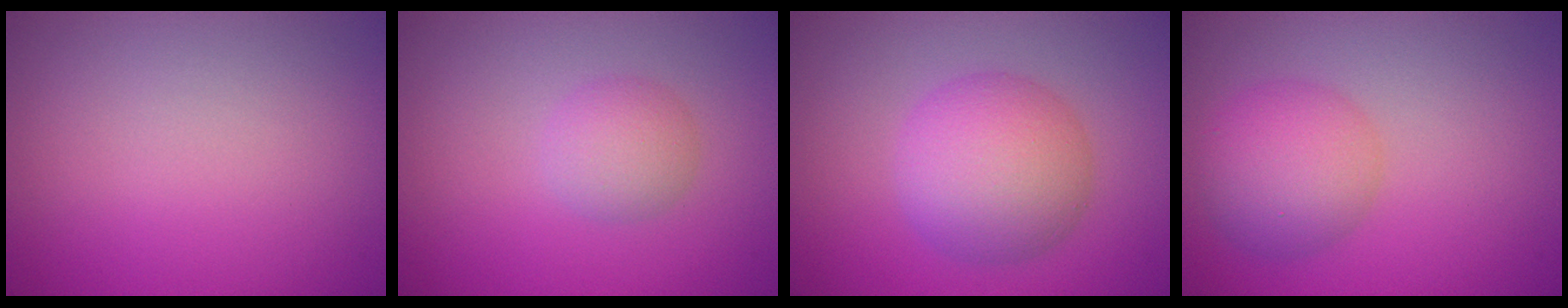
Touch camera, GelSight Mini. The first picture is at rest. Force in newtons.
{"total": 2.2, "press": 2.2, "slide": 0.1}
{"total": 6.1, "press": 6.1, "slide": 0.1}
{"total": 4.7, "press": 4.7, "slide": 0.2}